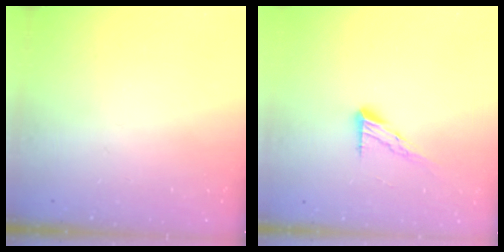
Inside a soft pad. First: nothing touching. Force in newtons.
{"total": 8.7, "press": 8.7, "slide": 0.7}